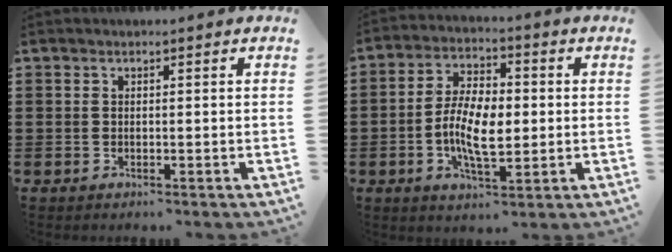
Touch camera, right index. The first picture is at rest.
{"total": 8.9, "force": [-1.0, 4.1, 7.8], "torque": [-0.164, 0.006, -0.021]}